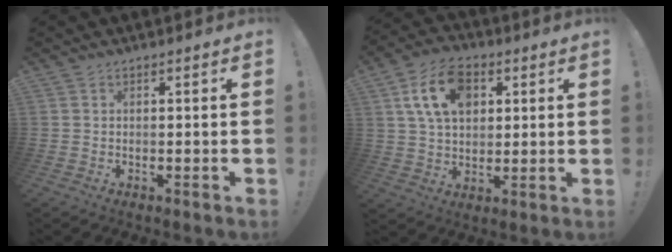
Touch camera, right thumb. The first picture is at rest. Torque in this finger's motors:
{"motor_torque": [0.27, 0.27, 0.27, 0.08, 0.06]}